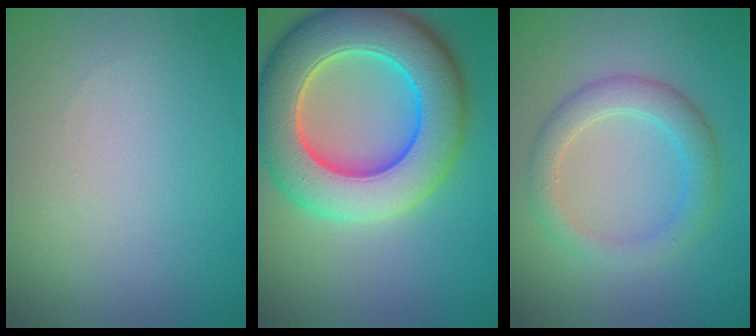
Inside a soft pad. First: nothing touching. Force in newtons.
{"total": 11.6, "press": 11.6, "slide": 0.7}
{"total": 3.4, "press": 3.4, "slide": 0.2}